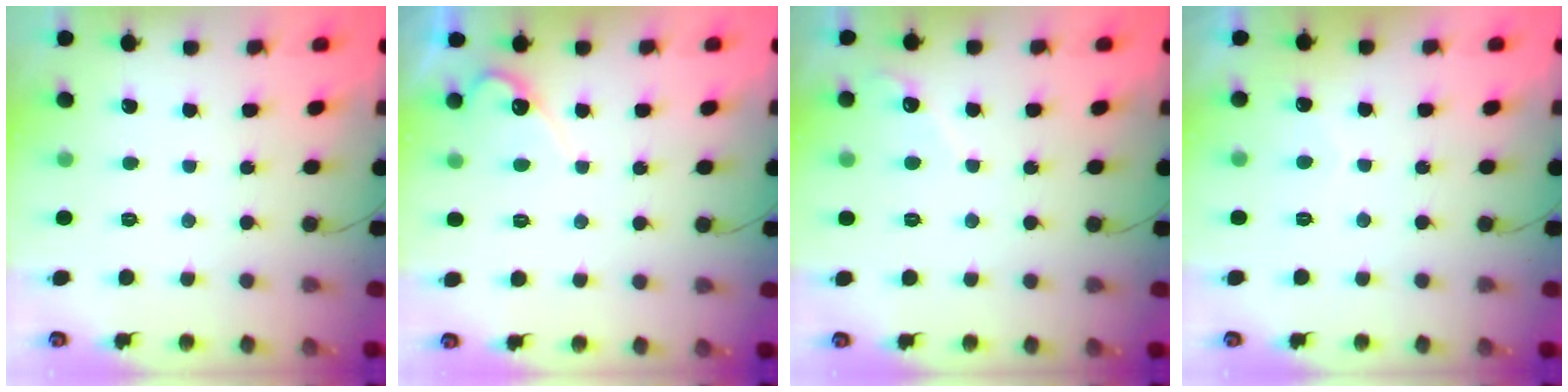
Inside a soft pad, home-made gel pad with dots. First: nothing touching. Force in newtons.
{"total": 4.0, "press": 4.0, "slide": 0.3}
{"total": 3.1, "press": 3.1, "slide": 0.3}
{"total": 2.2, "press": 2.2, "slide": 0.1}